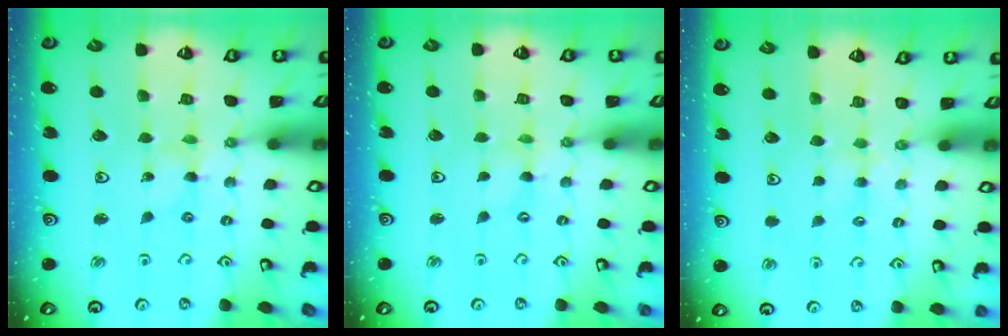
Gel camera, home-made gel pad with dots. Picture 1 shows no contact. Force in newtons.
{"total": 0.0}
{"total": 3.0, "press": 3.0, "slide": 0.5}